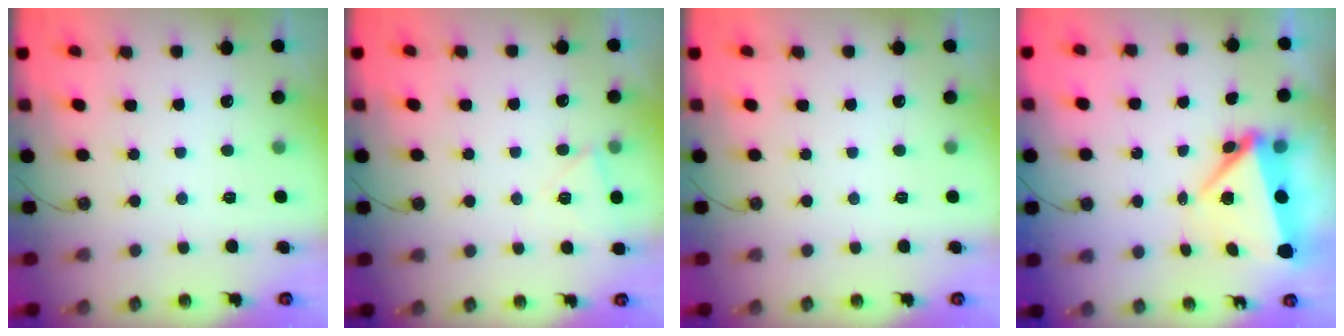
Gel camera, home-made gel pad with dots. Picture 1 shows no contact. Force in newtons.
{"total": 4.5, "press": 4.3, "slide": 1.0}
{"total": 0.0}
{"total": 6.0, "press": 6.0, "slide": 0.7}